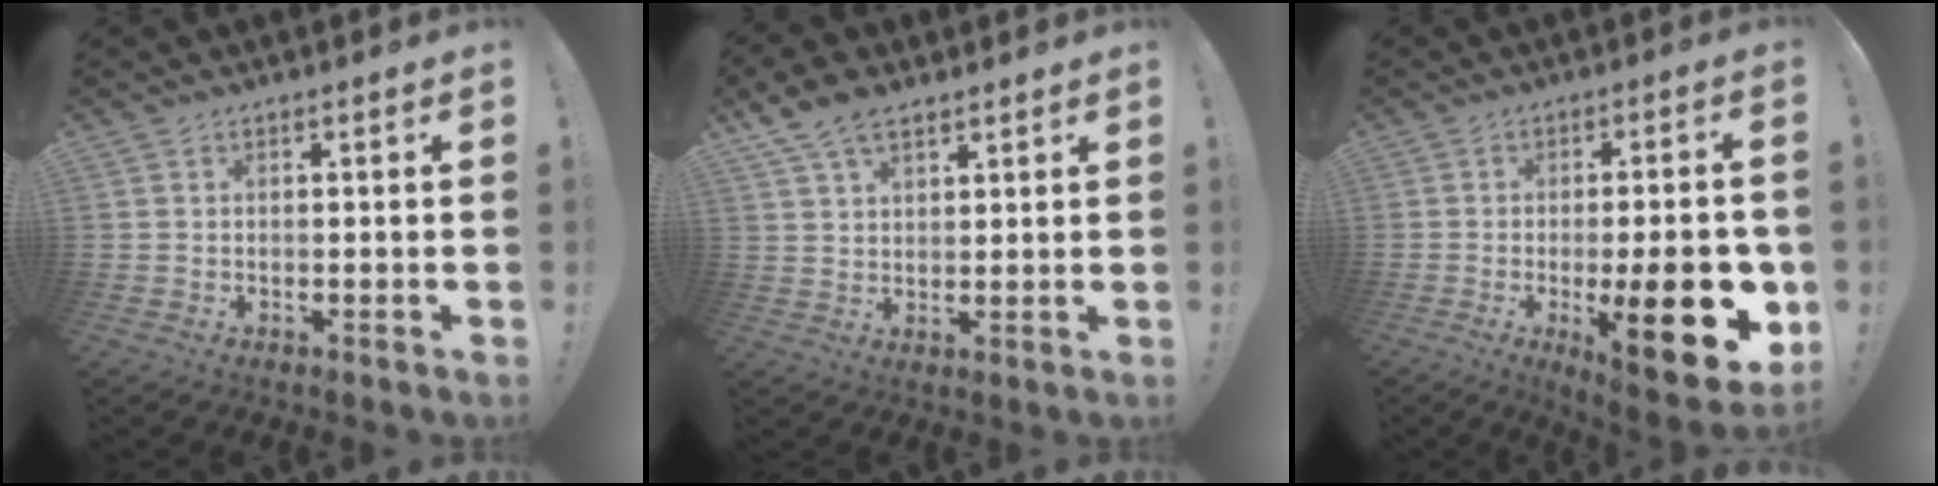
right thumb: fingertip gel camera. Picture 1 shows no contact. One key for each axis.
{"total": 8.2, "fx": 5.3, "fy": 4.2, "fz": 4.5, "tx": -0.089, "ty": -0.011, "tz": 0.105}
{"total": 20.8, "fx": -4.9, "fy": 6.3, "fz": 19.2, "tx": -0.255, "ty": 0.006, "tz": -0.061}